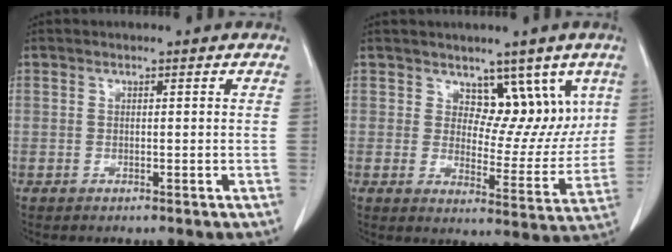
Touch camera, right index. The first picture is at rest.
{"total": 8.7, "force": [4.9, 4.9, 5.3], "torque": [-0.044, -0.004, 0.077]}